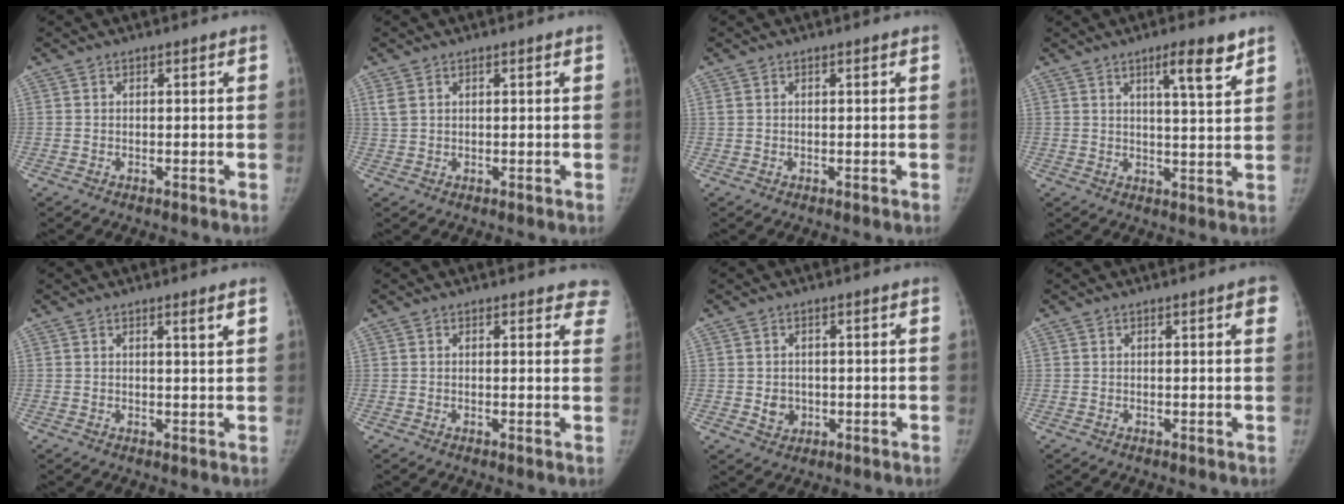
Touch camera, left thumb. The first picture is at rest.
{"total": 1.9, "force": [1.0, 1.1, 1.2], "torque": [-0.028, 0.007, 0.030]}
{"total": 0.7, "force": [0.3, 0.4, 0.5], "torque": [-0.011, 0.010, 0.009]}
{"total": 7.1, "force": [4.4, 0.9, 5.5], "torque": [-0.080, -0.029, 0.069]}
{"total": 1.9, "force": [1.2, -0.1, 1.6], "torque": [-0.024, -0.010, 0.018]}
{"total": 4.6, "force": [4.1, 2.0, 0.8], "torque": [0.033, -0.016, 0.021]}
{"total": 3.0, "force": [-0.4, 2.7, 1.4], "torque": [-0.006, 0.001, 0.001]}
{"total": 2.1, "force": [0.9, 0.4, 1.8], "torque": [-0.018, 0.001, 0.008]}